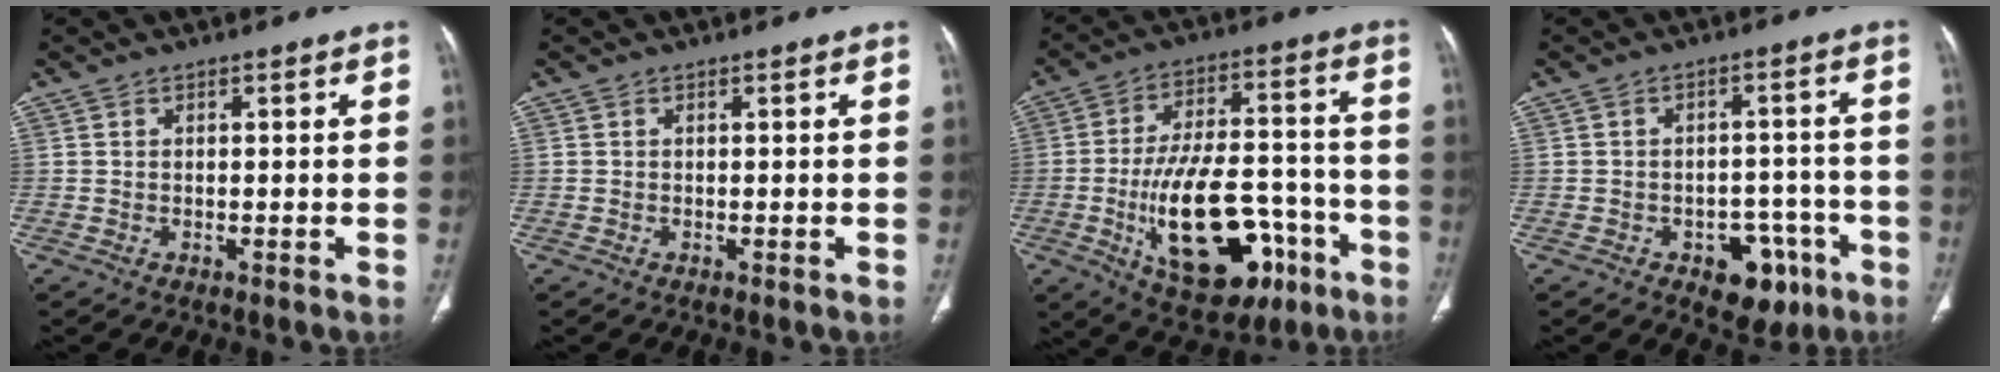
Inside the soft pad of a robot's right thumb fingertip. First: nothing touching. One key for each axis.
{"total": 0.0}
{"total": 22.5, "fx": -8.2, "fy": 11.5, "fz": 17.6, "tx": -0.268, "ty": 0.040, "tz": -0.108}
{"total": 9.0, "fx": -4.6, "fy": 5.8, "fz": 5.2, "tx": -0.031, "ty": 0.033, "tz": -0.053}